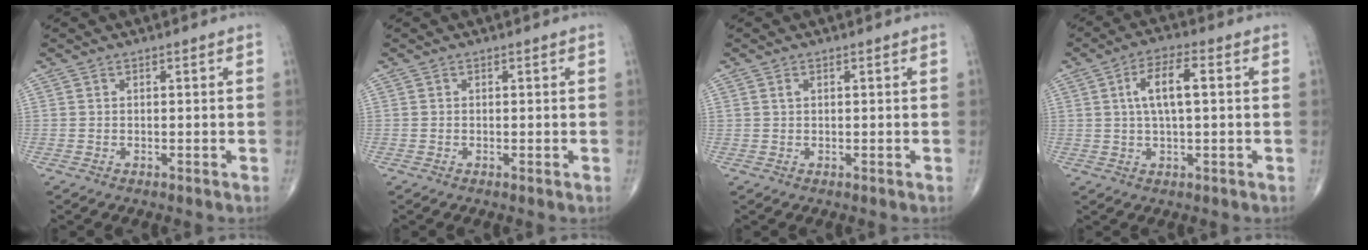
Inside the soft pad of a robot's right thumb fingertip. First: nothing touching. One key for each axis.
{"total": 0.0}
{"total": 0.7, "fx": 0.3, "fy": 0.4, "fz": 0.4, "tx": -0.009, "ty": 0.004, "tz": 0.006}
{"total": 7.5, "fx": 1.3, "fy": 2.6, "fz": 6.9, "tx": -0.131, "ty": 0.014, "tz": 0.021}